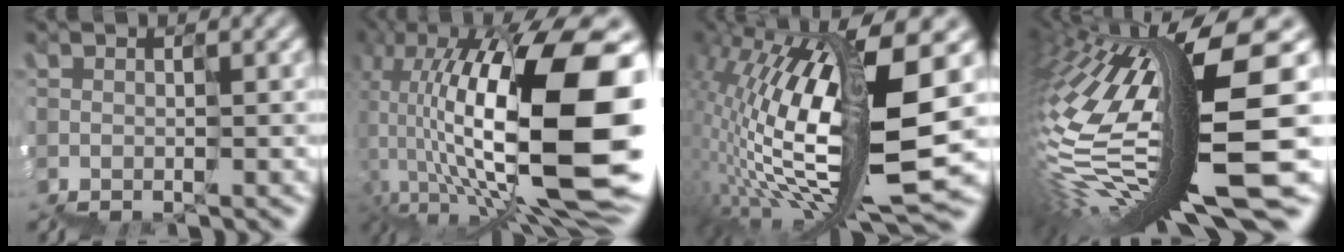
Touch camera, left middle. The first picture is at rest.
{"total": 15.8, "force": [2.1, 6.6, 14.2], "torque": [-0.253, 0.014, 0.057]}
{"total": 13.5, "force": [2.5, 3.8, 12.6], "torque": [-0.243, 0.015, 0.067]}
{"total": 14.3, "force": [-0.8, 3.0, 13.9], "torque": [-0.270, -0.005, 0.008]}